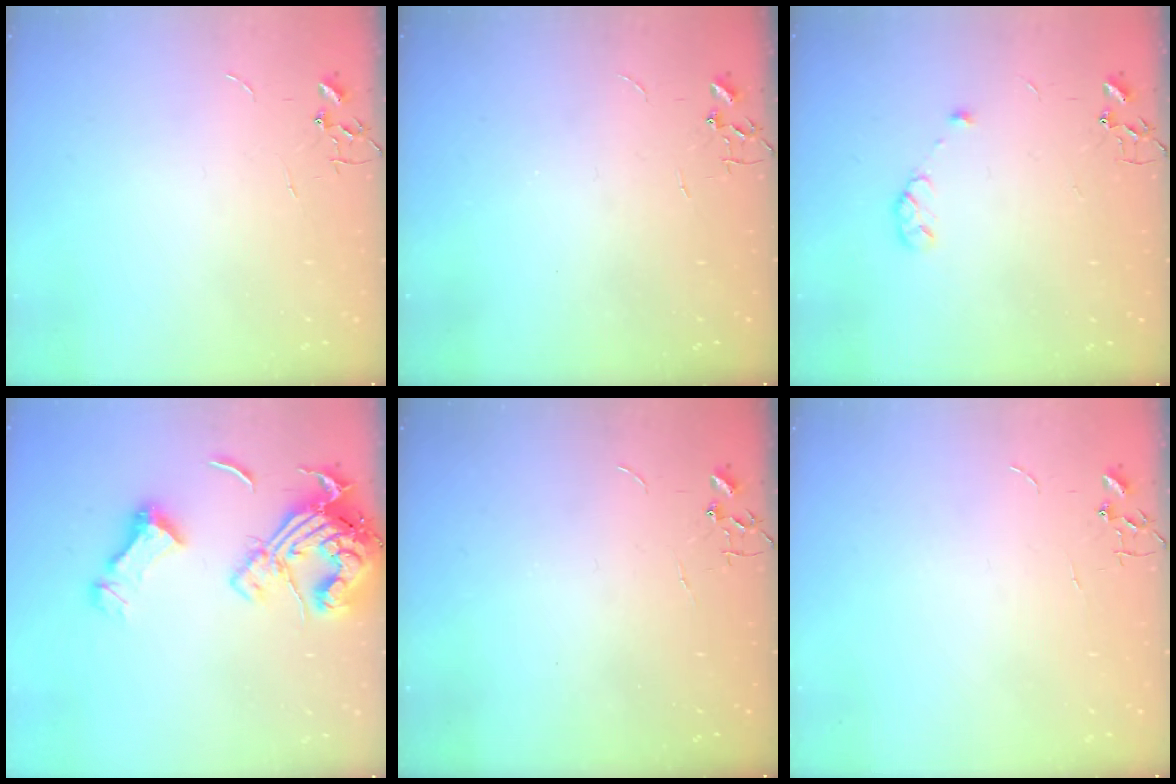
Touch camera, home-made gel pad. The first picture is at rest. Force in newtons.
{"total": 0.0}
{"total": 5.5, "press": 5.4, "slide": 1.0}
{"total": 17.9, "press": 17.7, "slide": 2.2}
{"total": 0.0}
{"total": 0.0}